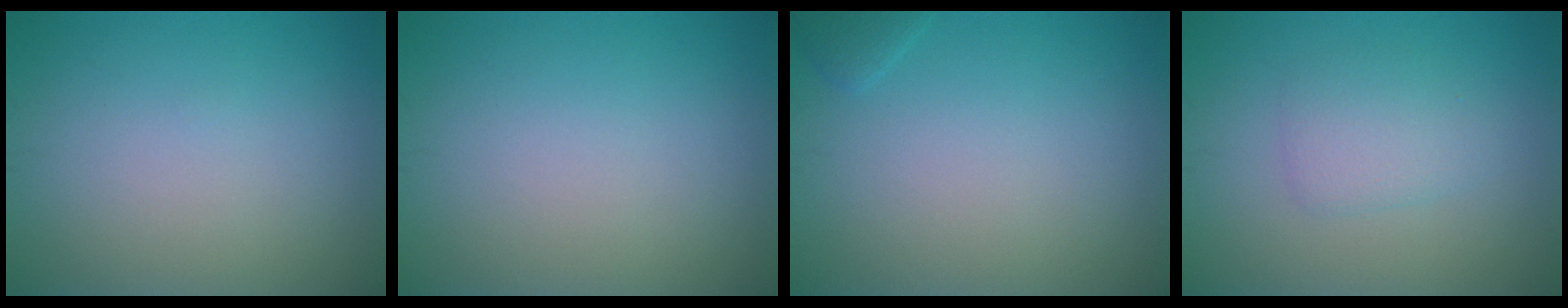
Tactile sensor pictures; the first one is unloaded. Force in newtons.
{"total": 0.0}
{"total": 0.7, "press": 0.7, "slide": 0.1}
{"total": 2.3, "press": 2.3, "slide": 0.0}